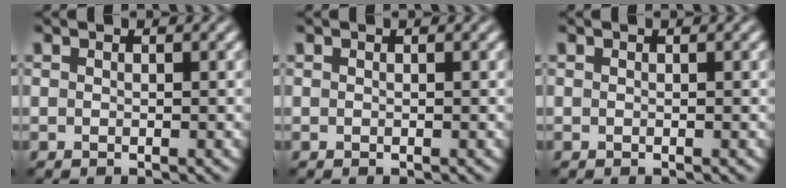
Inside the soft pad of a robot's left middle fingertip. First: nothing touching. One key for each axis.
{"total": 0.0}
{"total": 0.0}